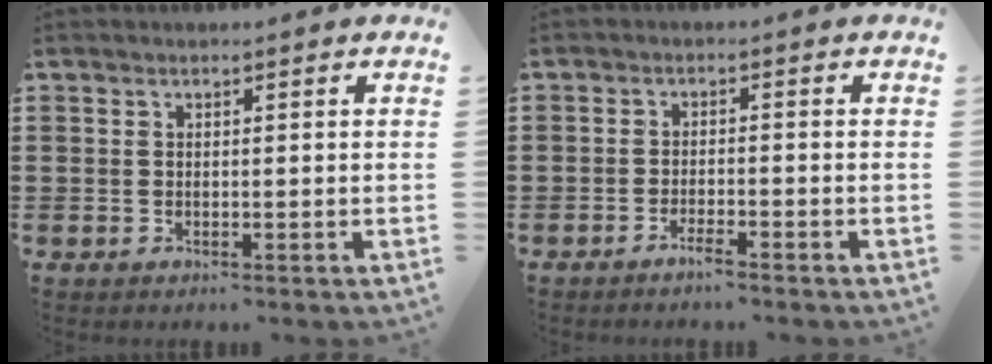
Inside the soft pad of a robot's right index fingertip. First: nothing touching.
{"total": 2.0, "force": [-1.7, 0.0, 1.0], "torque": [-0.016, 0.000, -0.031]}